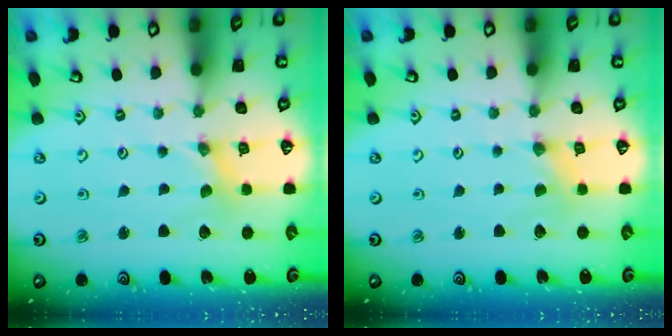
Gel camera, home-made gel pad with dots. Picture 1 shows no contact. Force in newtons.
{"total": 0.5, "press": 0.5, "slide": 0.1}